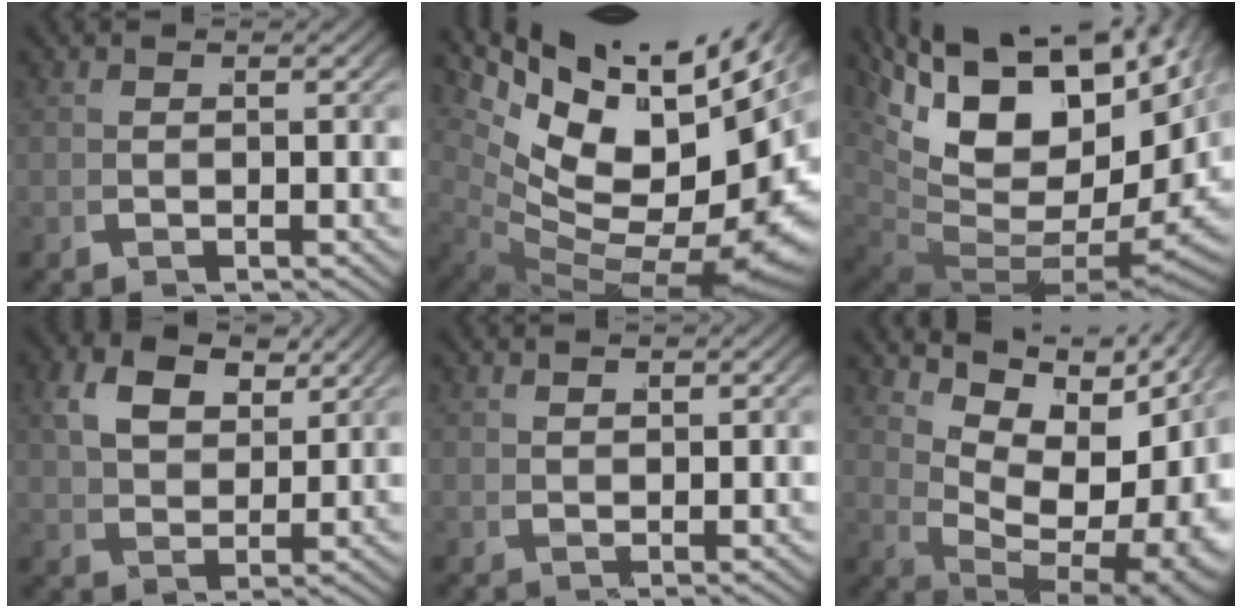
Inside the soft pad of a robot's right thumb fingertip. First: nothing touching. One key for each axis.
{"total": 21.2, "fx": 2.2, "fy": 13.5, "fz": 16.1, "tx": -0.264, "ty": -0.037, "tz": 0.052}
{"total": 19.5, "fx": 1.0, "fy": 12.3, "fz": 15.1, "tx": -0.283, "ty": -0.059, "tz": 0.057}
{"total": 5.0, "fx": 3.3, "fy": 2.4, "fz": 2.9, "tx": -0.048, "ty": 0.002, "tz": 0.065}
{"total": 1.2, "fx": 1.2, "fy": -0.2, "fz": 0.1, "tx": 0.003, "ty": 0.001, "tz": 0.027}
{"total": 15.0, "fx": 3.3, "fy": 8.8, "fz": 11.6, "tx": -0.192, "ty": -0.032, "tz": 0.074}